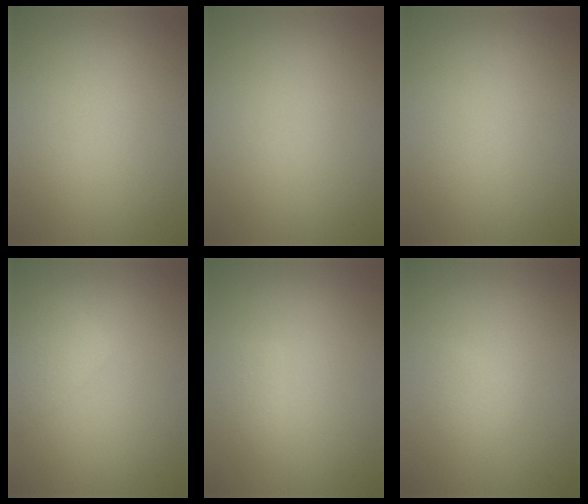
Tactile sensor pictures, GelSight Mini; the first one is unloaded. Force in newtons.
{"total": 0.0}
{"total": 0.0}
{"total": 2.5, "press": 2.5, "slide": 0.1}
{"total": 1.0, "press": 1.0, "slide": 0.0}
{"total": 1.1, "press": 1.1, "slide": 0.0}